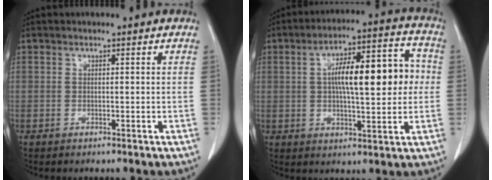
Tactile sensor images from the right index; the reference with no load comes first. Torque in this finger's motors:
{"motor_torque": [1.08, 0.38, 0.51, 0.11]}